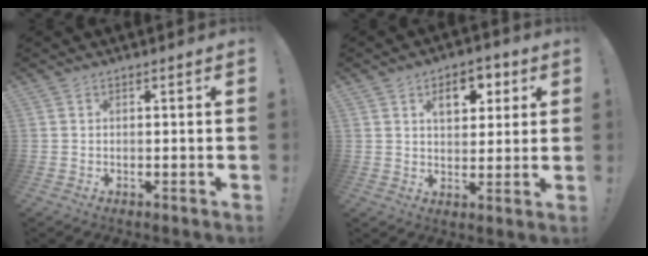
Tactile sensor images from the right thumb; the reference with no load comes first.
{"total": 8.9, "force": [3.5, 5.6, 6.0], "torque": [-0.069, -0.005, 0.057]}